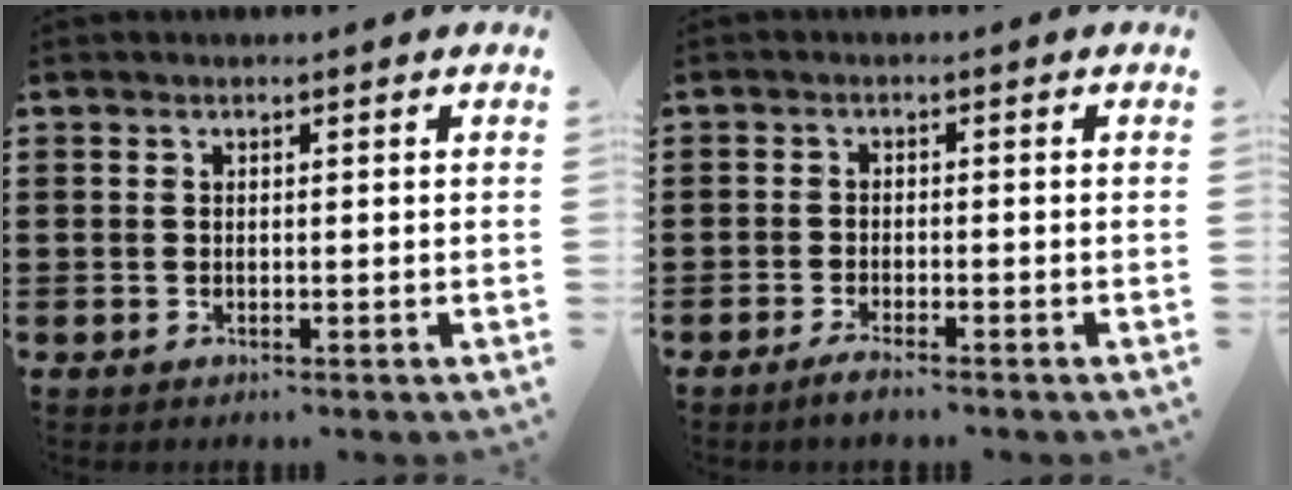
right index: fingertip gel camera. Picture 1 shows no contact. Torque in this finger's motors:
{"motor_torque": [0.68, 0.66, -0.22, 0.00]}